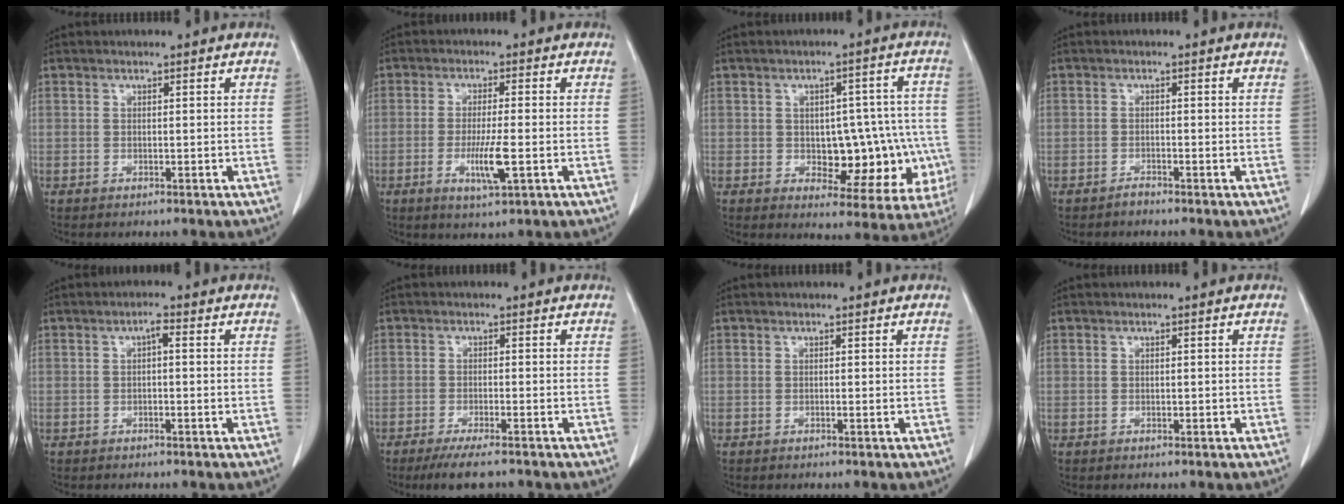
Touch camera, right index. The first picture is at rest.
{"total": 5.7, "force": [-1.7, 0.3, 5.5], "torque": [-0.103, -0.011, -0.026]}
{"total": 13.0, "force": [-2.5, 7.0, 10.7], "torque": [-0.108, 0.030, -0.012]}
{"total": 0.7, "force": [-0.7, 0.1, 0.1], "torque": [0.005, 0.002, -0.012]}
{"total": 1.5, "force": [0.2, 0.4, 1.4], "torque": [-0.019, 0.007, 0.005]}
{"total": 6.1, "force": [-4.8, 0.8, 3.7], "torque": [-0.054, -0.012, -0.074]}
{"total": 0.0}
{"total": 0.0}